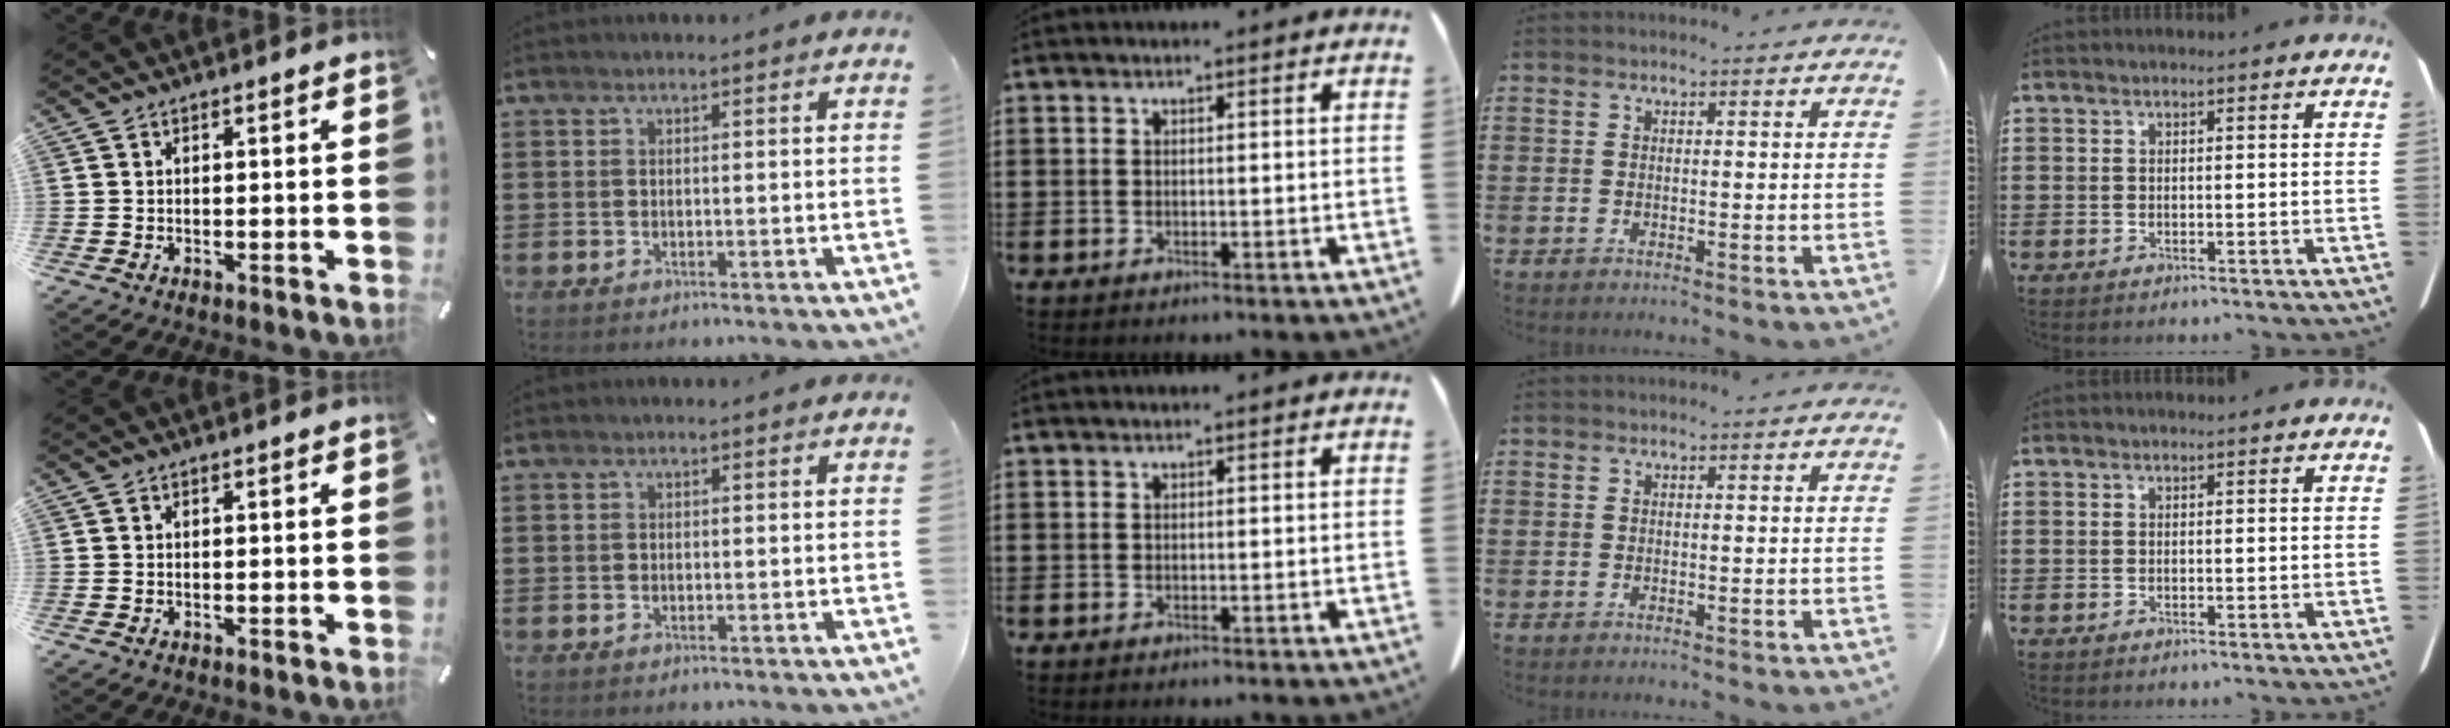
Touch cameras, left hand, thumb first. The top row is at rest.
{}